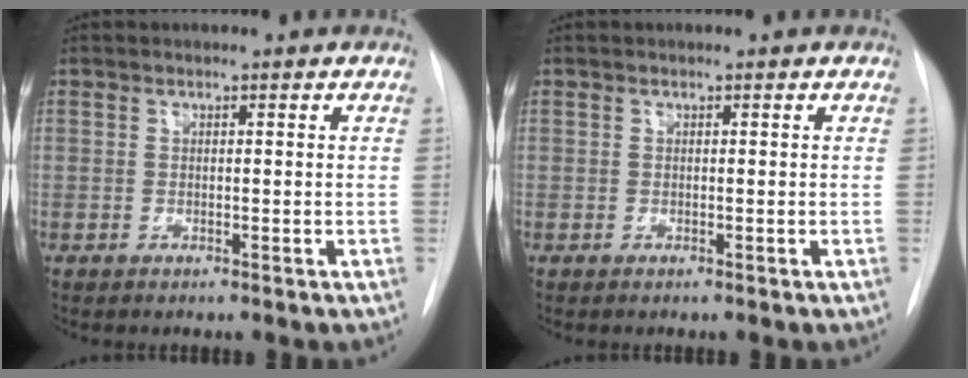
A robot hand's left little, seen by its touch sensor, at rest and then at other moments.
{"total": 0.0}